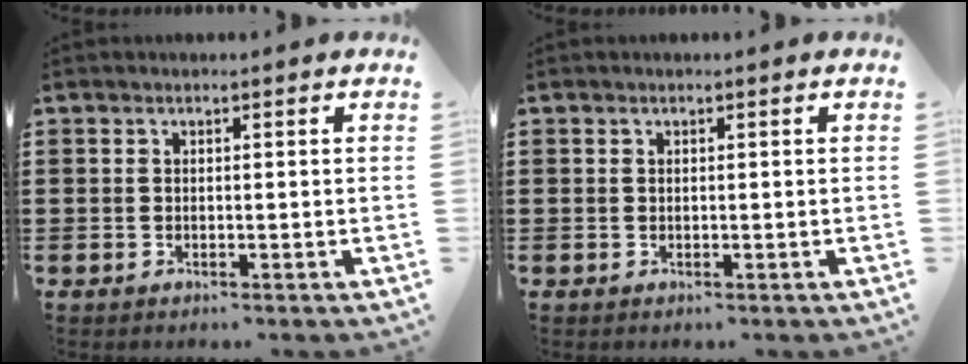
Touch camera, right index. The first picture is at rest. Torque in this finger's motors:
{"motor_torque": [1.21, 0.93, -0.03, -0.02]}